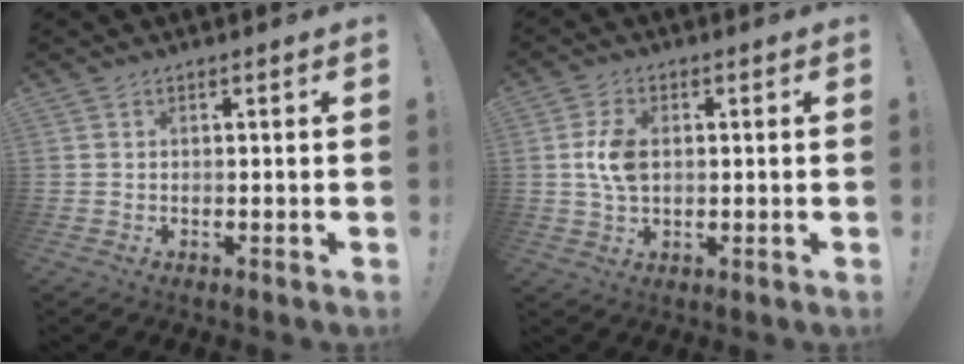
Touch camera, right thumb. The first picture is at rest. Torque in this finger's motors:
{"motor_torque": [1.13, 1.04, 0.82, -0.29, 0.00]}